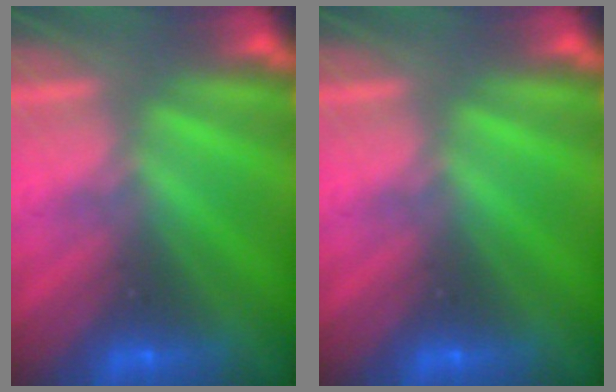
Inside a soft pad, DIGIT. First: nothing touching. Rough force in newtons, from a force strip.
{"total": 0.0}